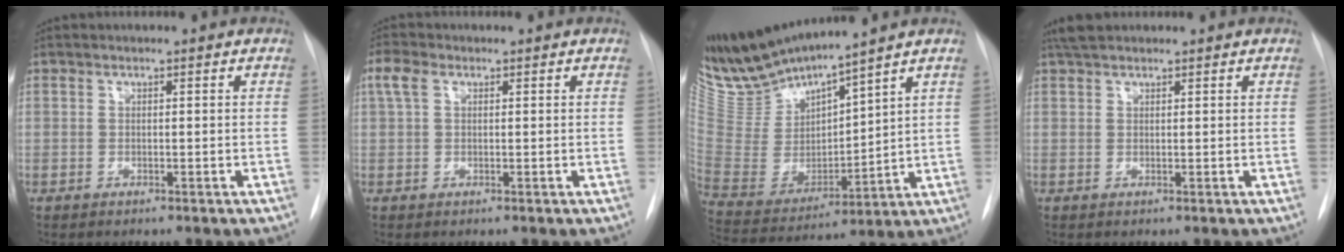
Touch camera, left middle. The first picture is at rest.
{"total": 2.7, "force": [1.1, 1.6, 1.9], "torque": [-0.050, 0.024, 0.025]}
{"total": 13.4, "force": [12.6, 0.3, 4.4], "torque": [-0.104, -0.014, 0.265]}
{"total": 2.7, "force": [2.3, 1.0, 1.0], "torque": [-0.018, 0.011, 0.038]}